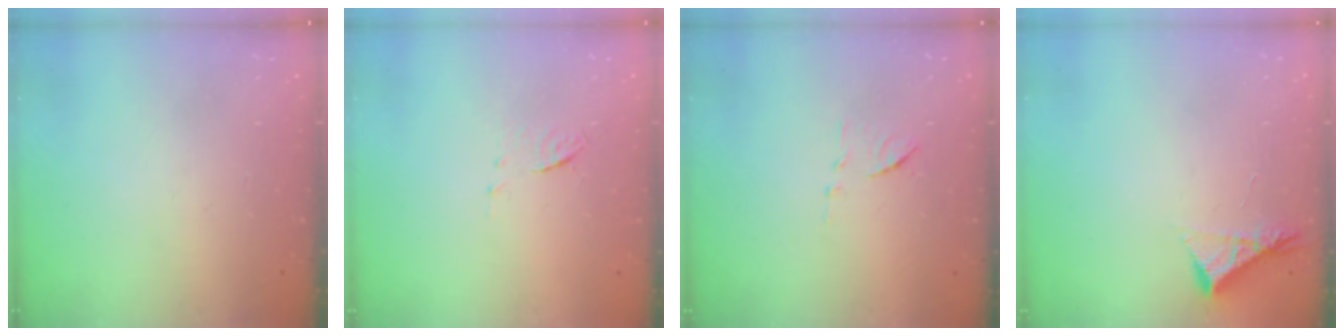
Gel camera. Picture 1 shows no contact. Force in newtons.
{"total": 4.2, "press": 4.1, "slide": 0.9}
{"total": 8.2, "press": 8.2, "slide": 0.2}
{"total": 5.0, "press": 5.0, "slide": 0.8}